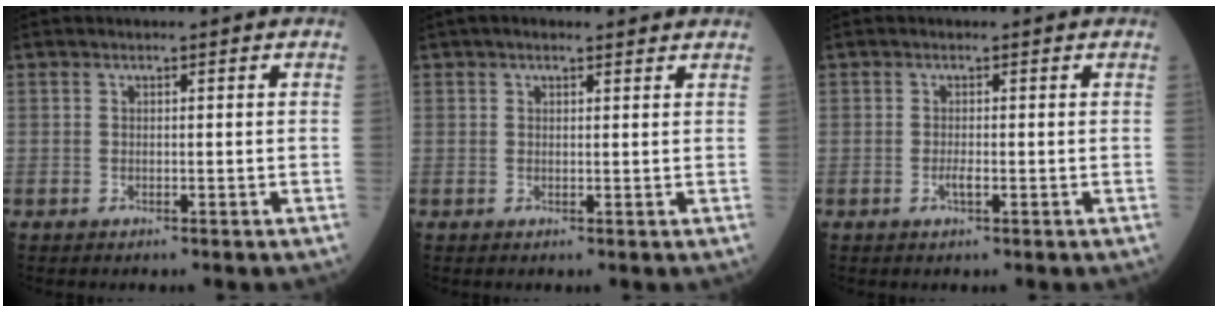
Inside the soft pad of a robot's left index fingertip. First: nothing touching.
{"total": 3.3, "force": [2.8, 1.0, 1.4], "torque": [-0.019, 0.030, 0.039]}
{"total": 0.9, "force": [-0.4, 0.0, 0.9], "torque": [-0.020, -0.002, -0.005]}